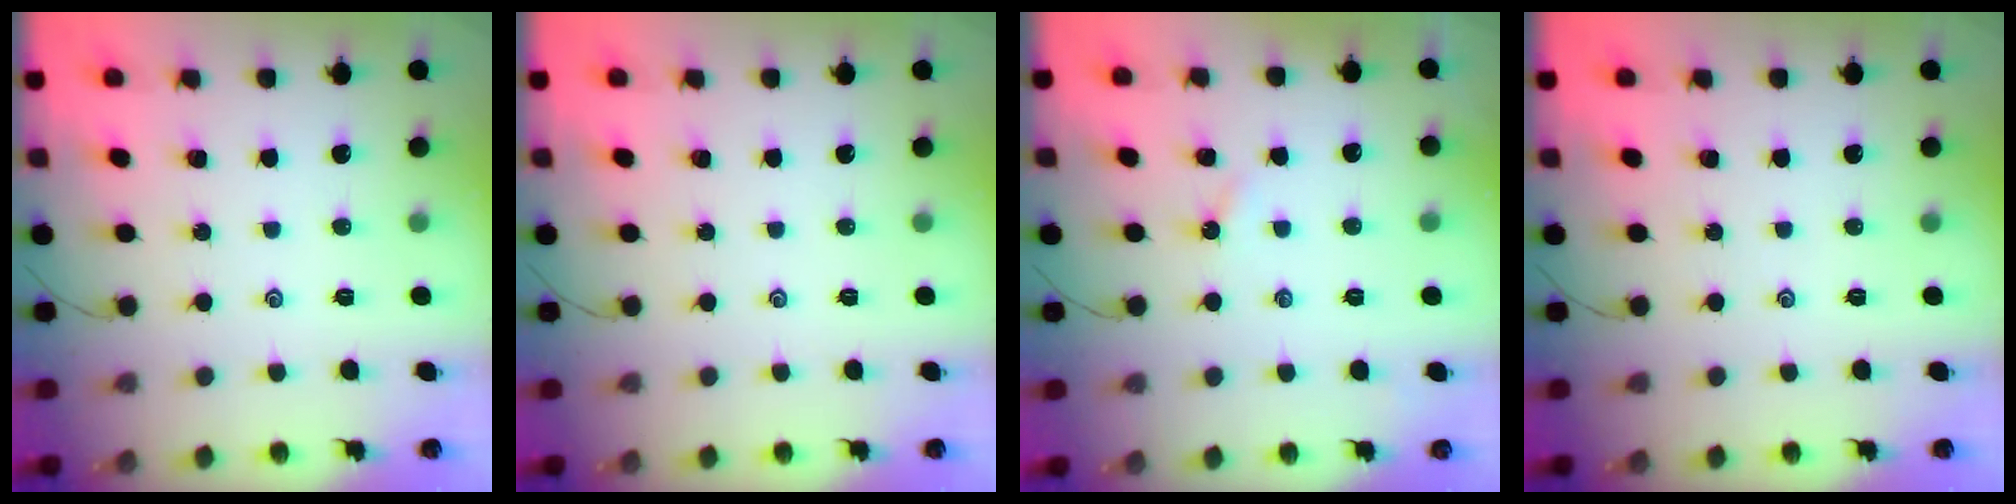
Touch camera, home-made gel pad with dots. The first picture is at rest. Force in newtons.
{"total": 0.0}
{"total": 1.5, "press": 1.5, "slide": 0.3}
{"total": 0.0}